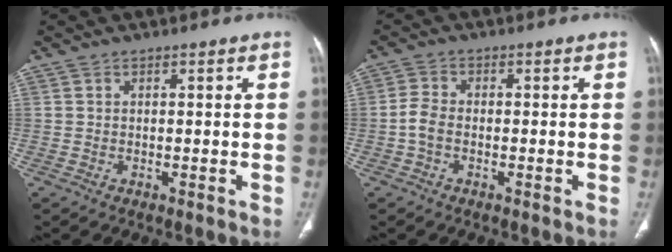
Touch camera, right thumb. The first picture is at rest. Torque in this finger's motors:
{"motor_torque": [0.53, 0.45, 0.31, -0.96, 0.12]}